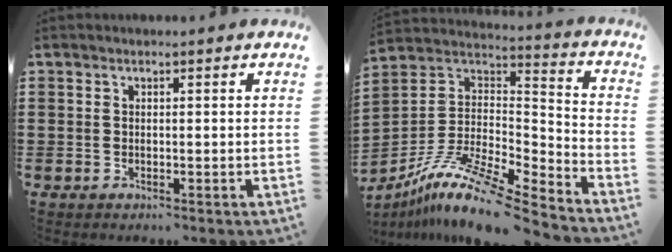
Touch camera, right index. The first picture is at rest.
{"total": 12.1, "force": [-9.1, 1.9, 7.8], "torque": [-0.151, 0.011, -0.178]}